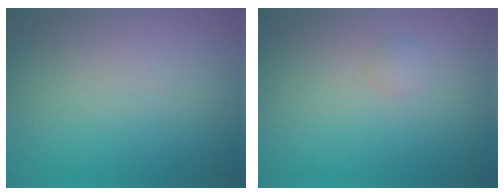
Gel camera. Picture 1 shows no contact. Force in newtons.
{"total": 0.7, "press": 0.7, "slide": 0.0}